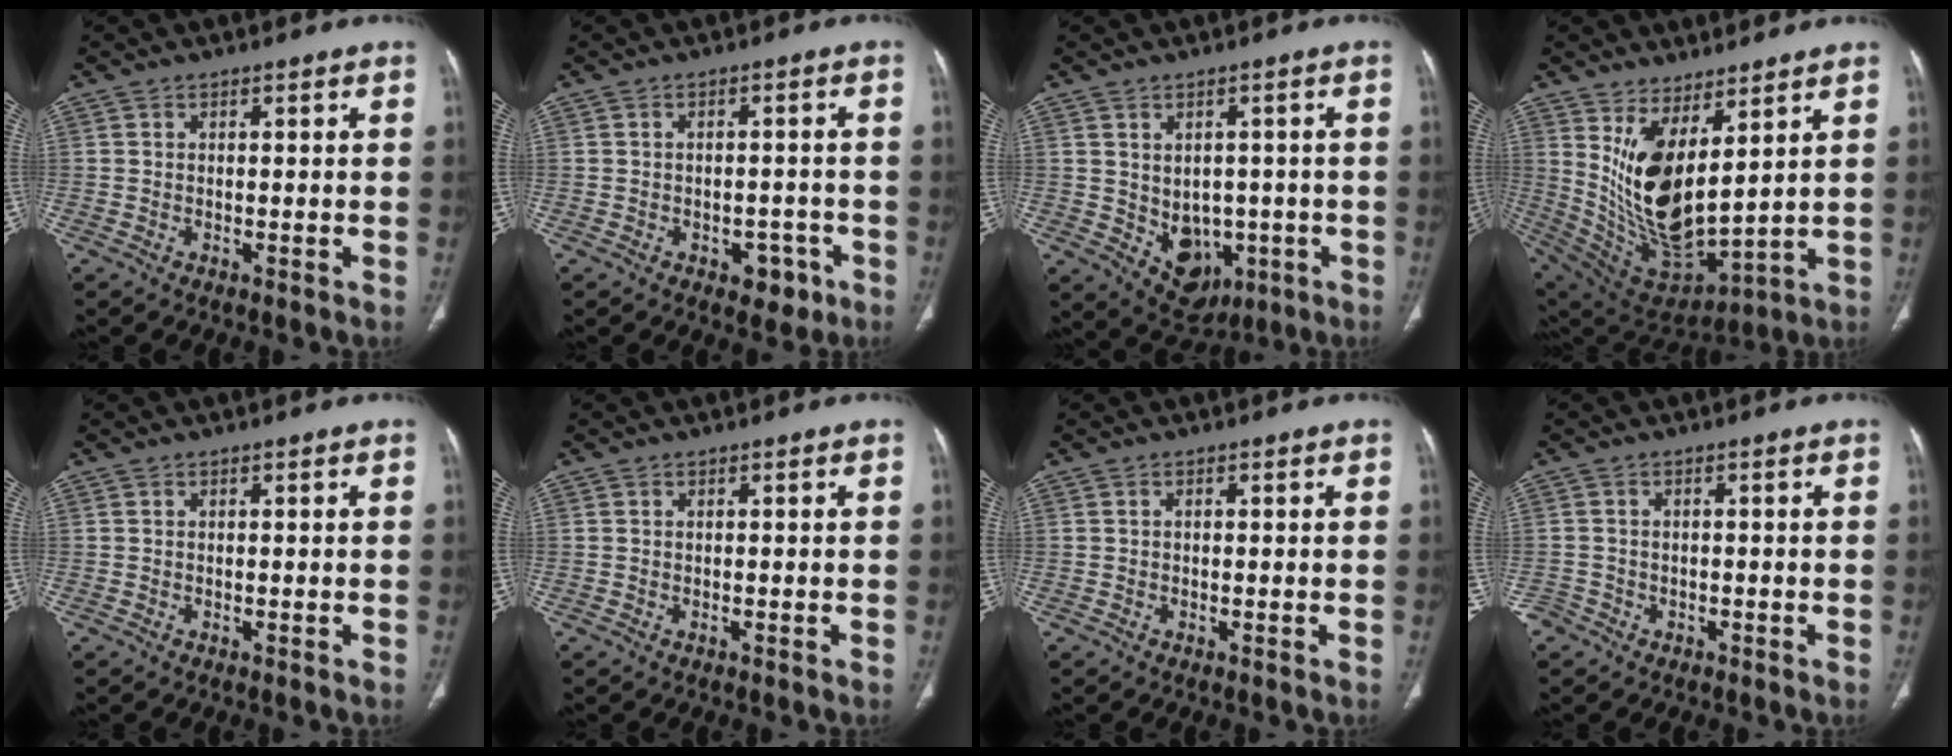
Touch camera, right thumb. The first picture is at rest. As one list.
[{"total": 4.7, "force": [-2.3, 3.1, 2.6], "torque": [-0.012, 0.016, -0.024]}, {"total": 8.9, "force": [-1.7, 6.8, 5.6], "torque": [-0.043, 0.004, 0.001]}, {"total": 16.1, "force": [5.9, 6.8, 13.3], "torque": [-0.240, -0.053, 0.143]}, {"total": 0.0}, {"total": 0.0}, {"total": 0.0}, {"total": 2.3, "force": [-1.4, 1.8, 0.1], "torque": [-0.001, 0.013, -0.028]}]